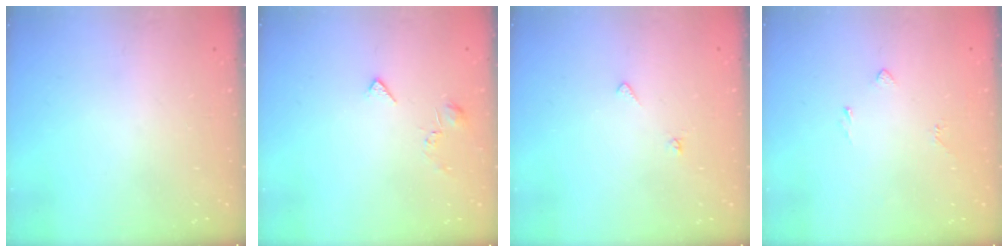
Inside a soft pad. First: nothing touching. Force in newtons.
{"total": 4.4, "press": 4.3, "slide": 0.7}
{"total": 3.6, "press": 3.5, "slide": 0.4}
{"total": 2.3, "press": 2.2, "slide": 0.6}